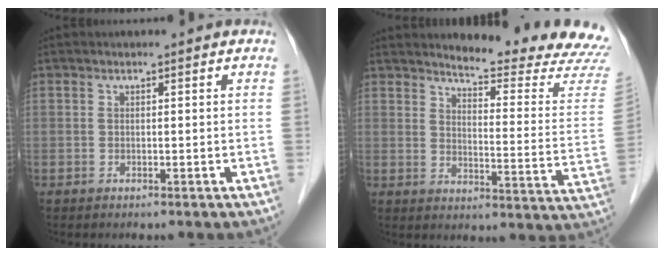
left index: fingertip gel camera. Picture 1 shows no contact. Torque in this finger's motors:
{"motor_torque": [-0.08, -0.33, 0.14, 0.04]}